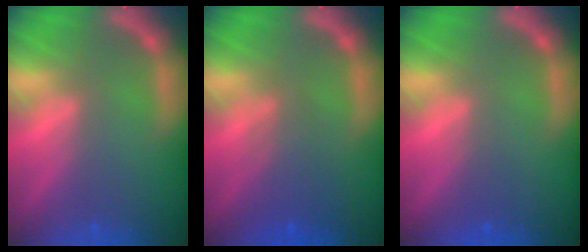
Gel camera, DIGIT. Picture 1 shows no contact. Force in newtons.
{"total": 3.6}
{"total": 0.9}